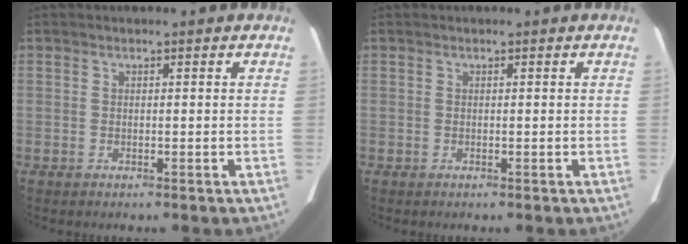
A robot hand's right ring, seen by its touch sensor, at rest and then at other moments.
{"total": 0.0}